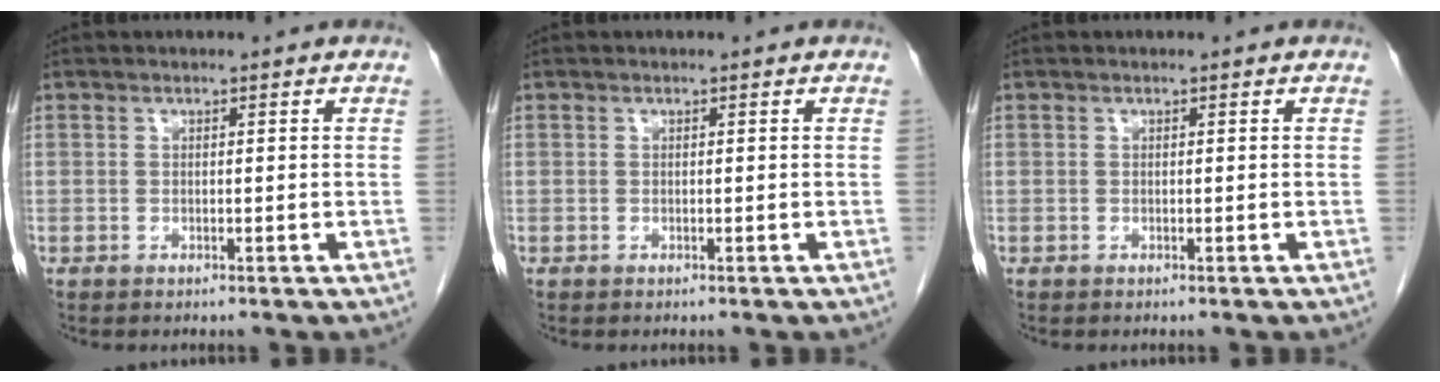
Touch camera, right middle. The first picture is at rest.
{"total": 0.0}
{"total": 0.0}